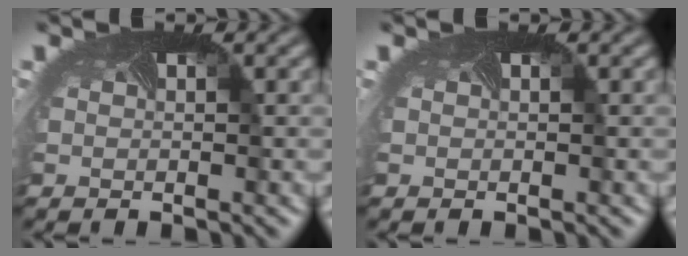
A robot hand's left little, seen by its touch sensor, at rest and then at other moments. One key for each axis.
{"total": 0.0}